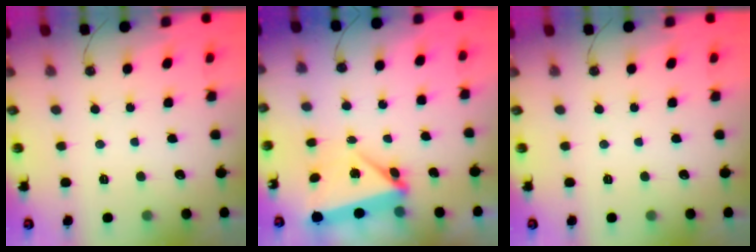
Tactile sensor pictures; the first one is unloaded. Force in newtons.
{"total": 5.6, "press": 5.4, "slide": 1.1}
{"total": 0.0}